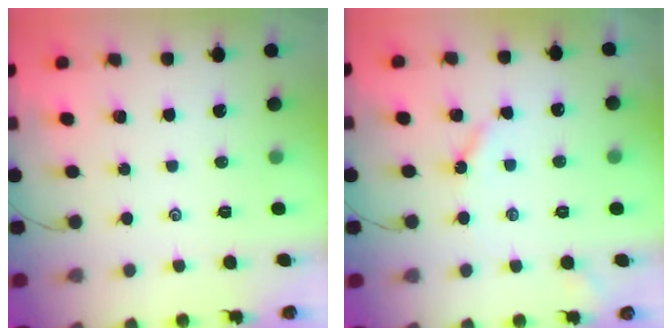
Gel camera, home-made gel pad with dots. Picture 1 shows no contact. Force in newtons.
{"total": 4.3, "press": 4.3, "slide": 0.4}